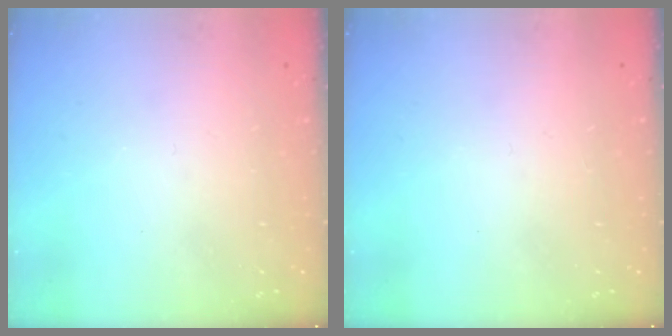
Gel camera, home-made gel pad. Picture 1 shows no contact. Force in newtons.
{"total": 0.0}